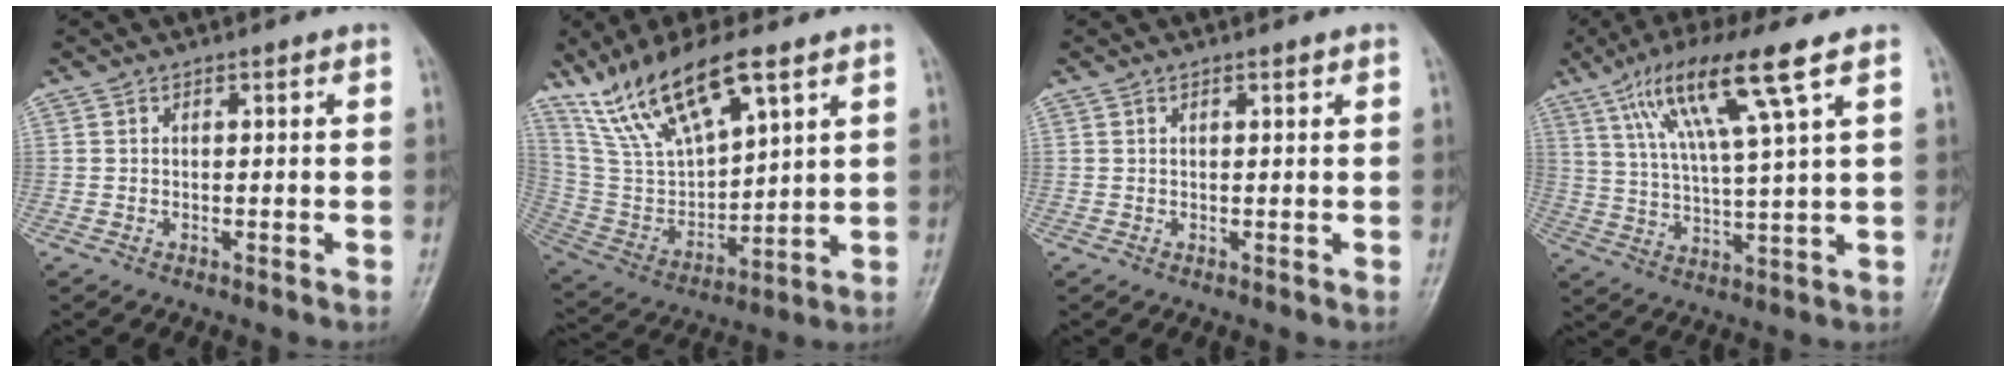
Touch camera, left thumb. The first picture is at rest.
{"total": 17.4, "force": [11.4, 5.8, 11.8], "torque": [-0.207, -0.039, 0.234]}
{"total": 1.1, "force": [0.7, 0.4, 0.7], "torque": [-0.007, -0.002, 0.010]}
{"total": 14.7, "force": [7.4, 1.3, 12.6], "torque": [-0.241, -0.011, 0.138]}